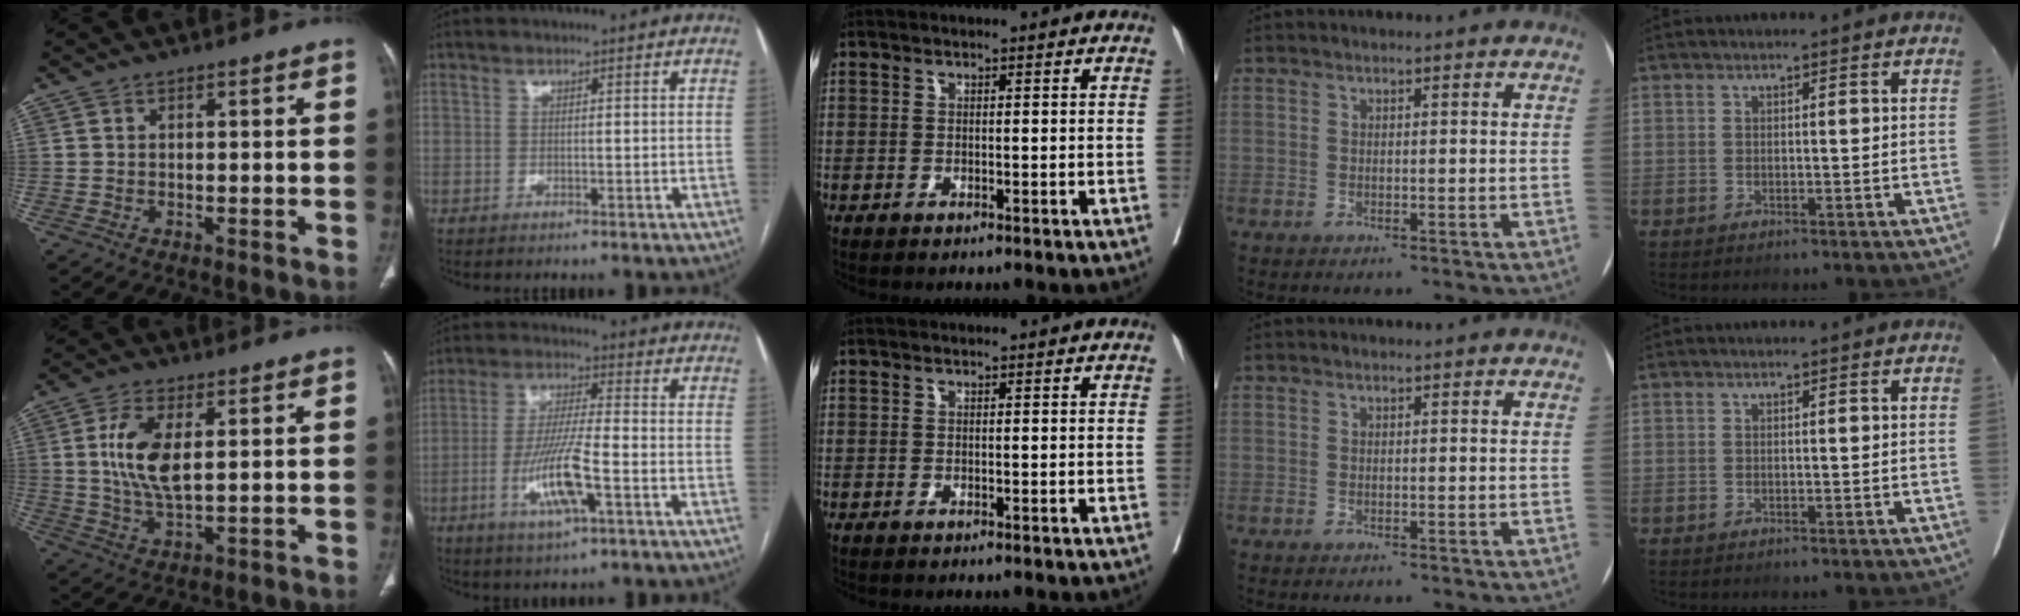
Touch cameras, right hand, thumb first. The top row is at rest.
{"thumb": {"total": 9.2, "force": [1.8, 4.1, 8.0], "torque": [-0.166, -0.011, 0.038]}, "index": {"total": 9.9, "force": [-3.5, 1.1, 9.2], "torque": [-0.182, -0.008, -0.064]}}